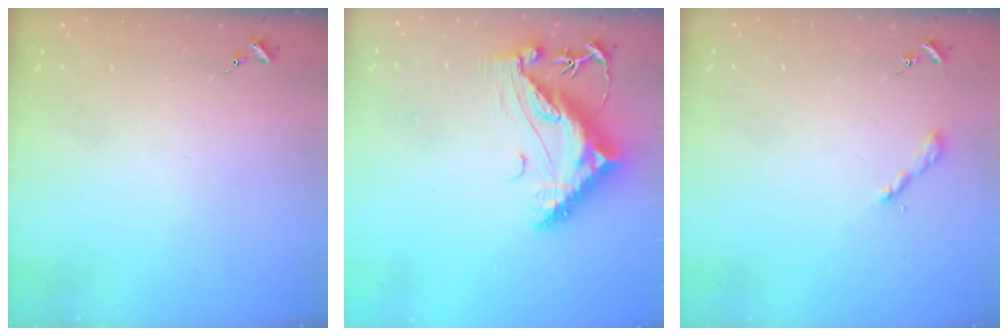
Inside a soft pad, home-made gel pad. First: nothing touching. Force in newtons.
{"total": 13.0, "press": 12.9, "slide": 1.6}
{"total": 2.2, "press": 2.2, "slide": 0.2}